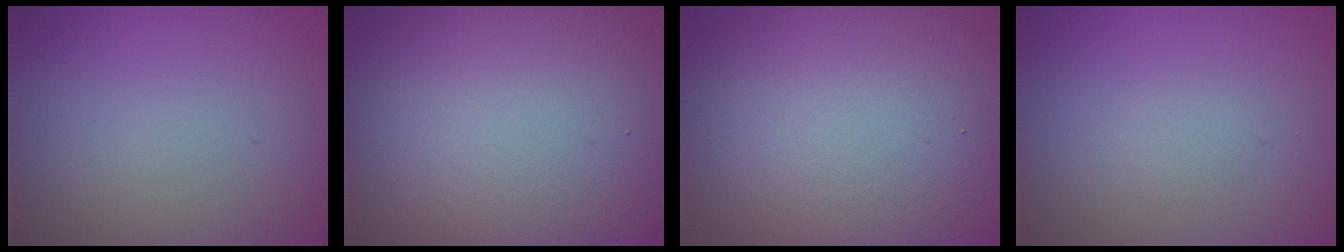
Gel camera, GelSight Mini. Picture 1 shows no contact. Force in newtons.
{"total": 17.9, "press": 17.9, "slide": 0.9}
{"total": 16.9, "press": 16.8, "slide": 1.6}
{"total": 0.6, "press": 0.6, "slide": 0.1}